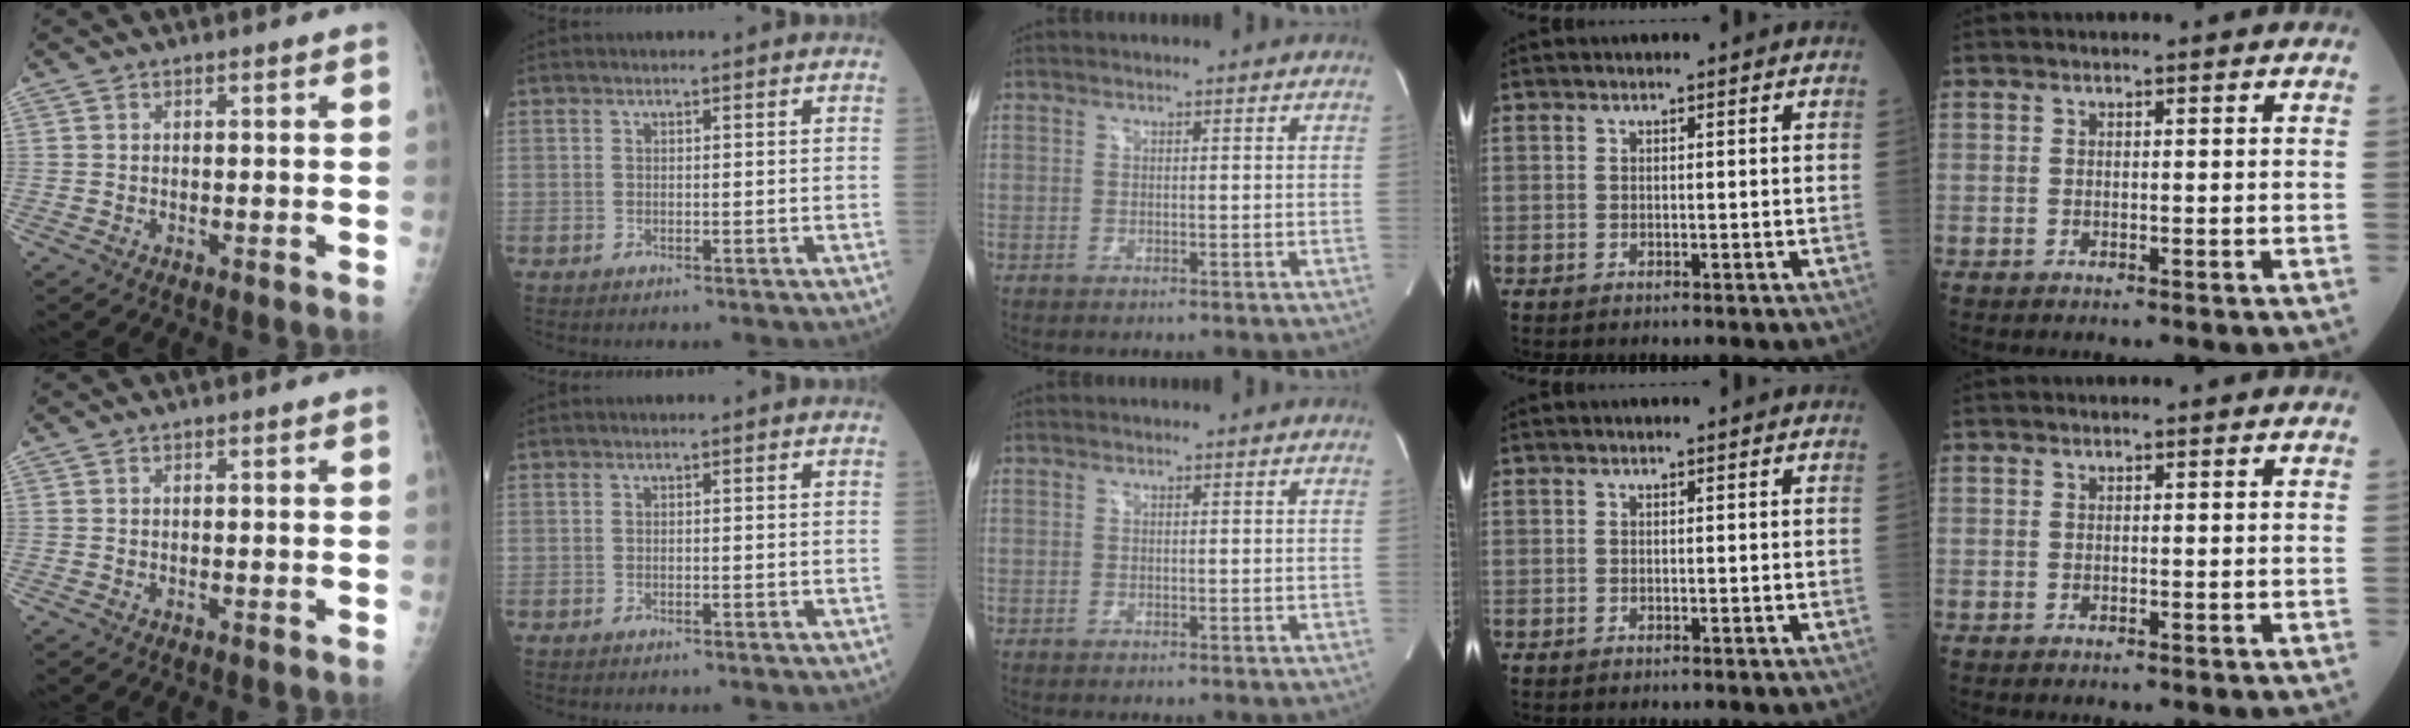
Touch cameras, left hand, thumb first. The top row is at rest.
{}